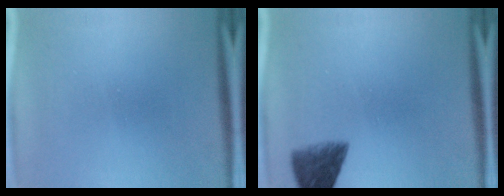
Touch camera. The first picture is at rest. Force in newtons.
{"total": 5.8}